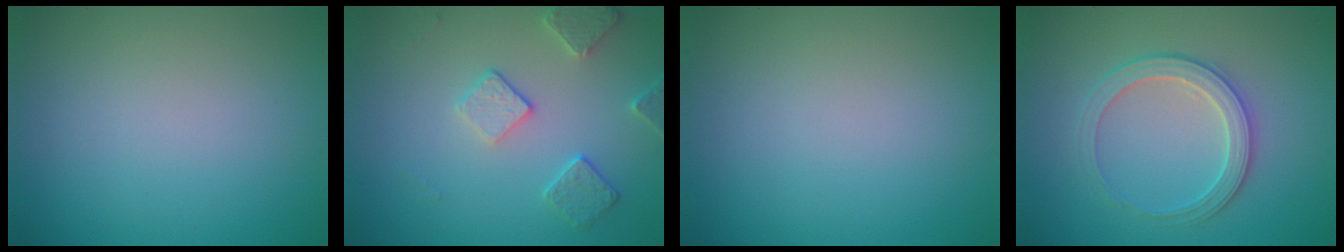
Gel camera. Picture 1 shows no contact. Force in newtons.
{"total": 2.9, "press": 2.8, "slide": 0.9}
{"total": 0.0}
{"total": 2.8, "press": 2.8, "slide": 0.3}